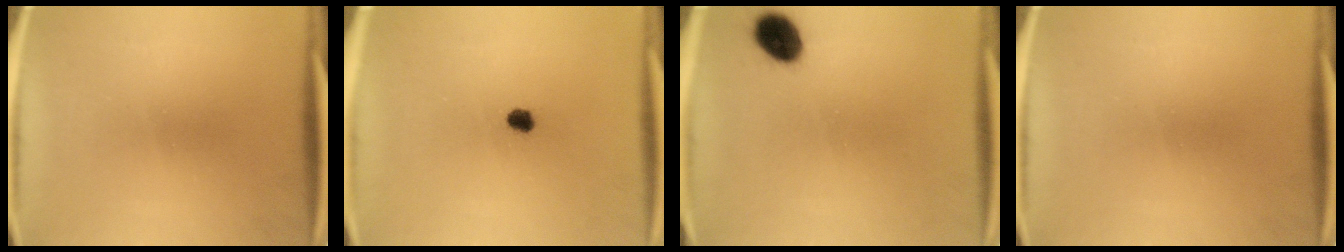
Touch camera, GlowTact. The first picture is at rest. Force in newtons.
{"total": 2.1}
{"total": 6.9}
{"total": 0.0}